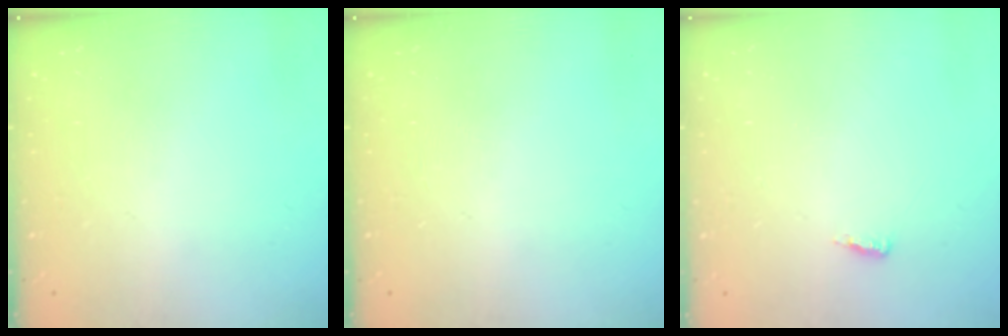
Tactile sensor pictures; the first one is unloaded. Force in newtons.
{"total": 0.0}
{"total": 3.7, "press": 3.7, "slide": 0.5}